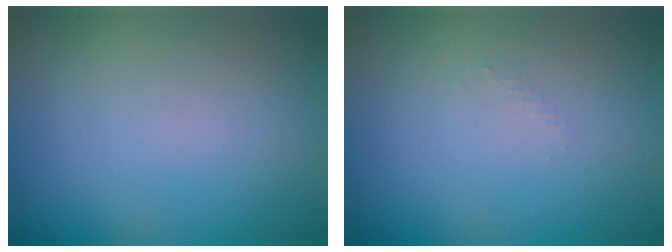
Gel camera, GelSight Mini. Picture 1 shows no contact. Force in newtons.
{"total": 0.5, "press": 0.5, "slide": 0.2}